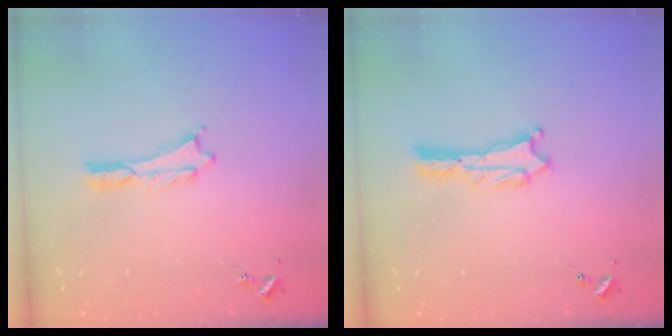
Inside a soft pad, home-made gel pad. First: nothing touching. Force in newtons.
{"total": 1.3, "press": 1.2, "slide": 0.1}